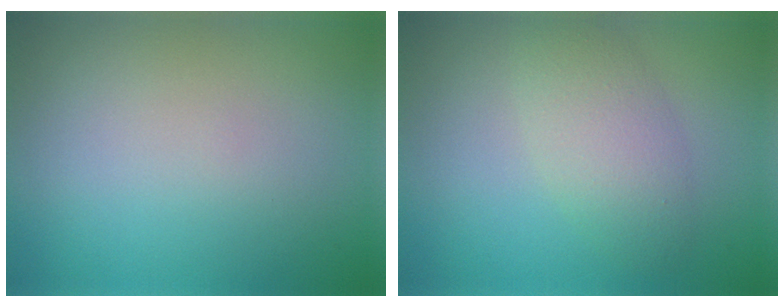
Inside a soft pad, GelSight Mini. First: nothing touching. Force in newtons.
{"total": 3.5, "press": 3.5, "slide": 0.2}